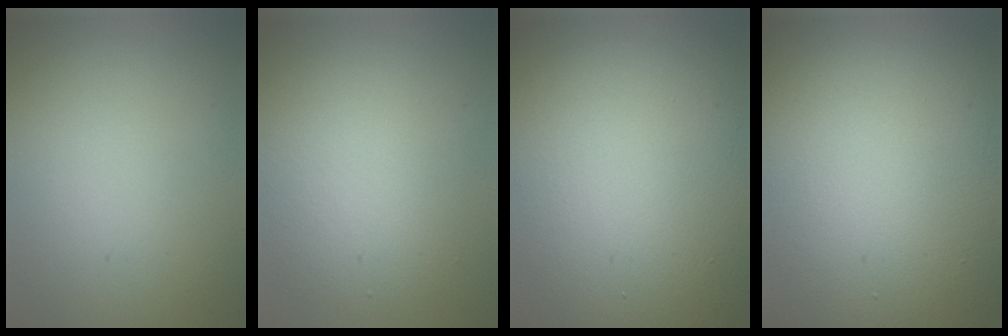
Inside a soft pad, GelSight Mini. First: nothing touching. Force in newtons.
{"total": 4.4, "press": 4.4, "slide": 0.3}
{"total": 20.4, "press": 20.3, "slide": 1.5}
{"total": 19.8, "press": 19.7, "slide": 1.1}